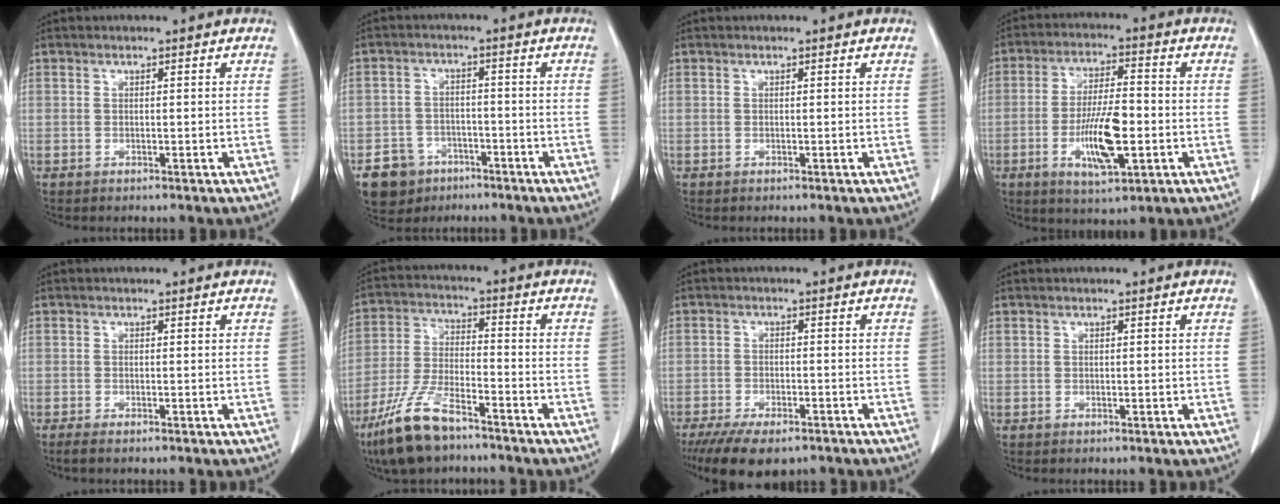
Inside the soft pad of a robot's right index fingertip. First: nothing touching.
{"total": 7.5, "force": [-4.6, 5.6, 1.8], "torque": [-0.044, 0.009, -0.070]}
{"total": 0.0}
{"total": 10.6, "force": [-2.6, 2.7, 9.9], "torque": [-0.187, -0.003, -0.041]}
{"total": 1.5, "force": [-1.2, 0.1, 0.9], "torque": [-0.016, -0.004, -0.018]}
{"total": 10.9, "force": [-7.7, 3.0, 7.1], "torque": [-0.157, -0.018, -0.146]}
{"total": 9.5, "force": [-7.0, 3.6, 5.3], "torque": [-0.080, -0.009, -0.106]}
{"total": 0.0}